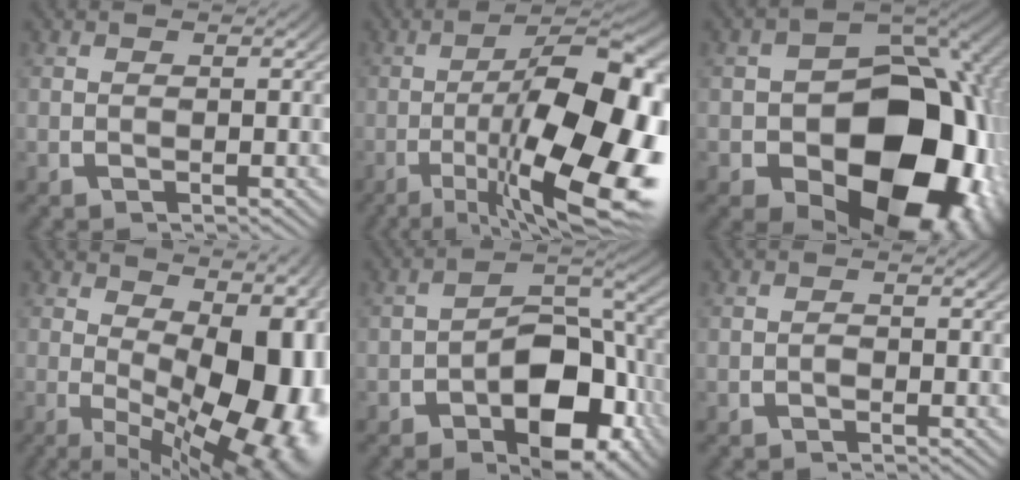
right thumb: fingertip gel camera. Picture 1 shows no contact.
{"total": 18.2, "force": [-3.9, 8.7, 15.5], "torque": [-0.247, -0.052, -0.033]}
{"total": 22.2, "force": [-4.6, 14.3, 16.4], "torque": [-0.272, -0.079, -0.035]}
{"total": 17.7, "force": [-2.9, 10.0, 14.3], "torque": [-0.221, -0.056, -0.012]}
{"total": 9.8, "force": [-3.3, 5.8, 7.2], "torque": [-0.129, -0.031, -0.041]}
{"total": 0.9, "force": [-0.9, 0.3, 0.1], "torque": [-0.008, -0.002, -0.016]}